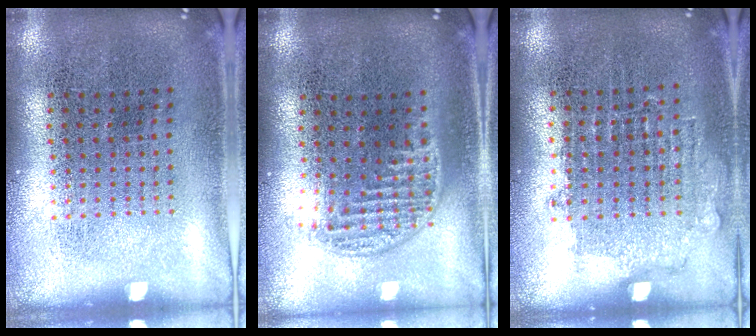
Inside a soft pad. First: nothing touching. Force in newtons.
{"total": 1.3, "press": 1.0, "slide": 0.7}
{"total": 0.8, "press": 0.8, "slide": 0.3}